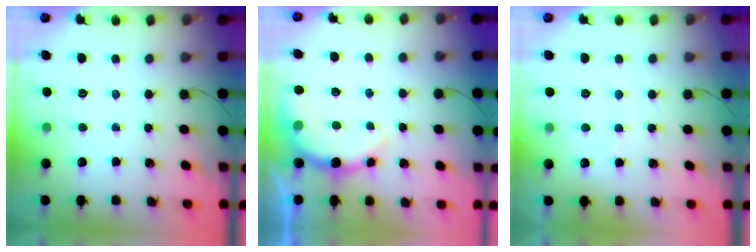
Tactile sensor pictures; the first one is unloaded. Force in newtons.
{"total": 7.2, "press": 7.1, "slide": 1.3}
{"total": 5.9, "press": 5.8, "slide": 1.0}